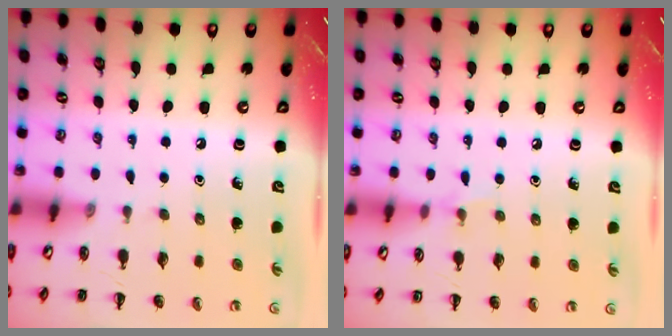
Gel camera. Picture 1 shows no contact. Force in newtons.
{"total": 3.7, "press": 3.4, "slide": 1.4}